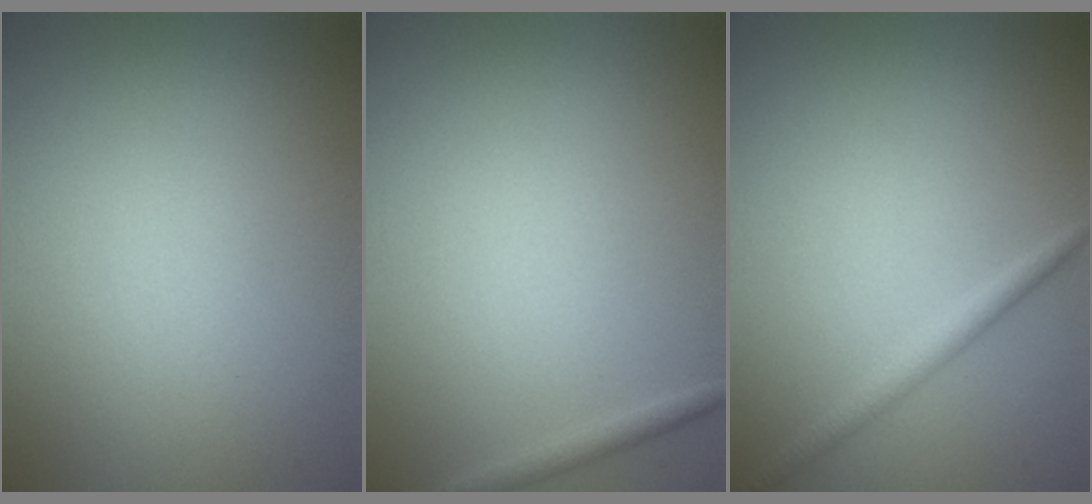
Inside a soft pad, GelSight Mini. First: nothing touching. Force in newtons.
{"total": 1.0, "press": 1.0, "slide": 0.0}
{"total": 1.5, "press": 1.5, "slide": 0.1}